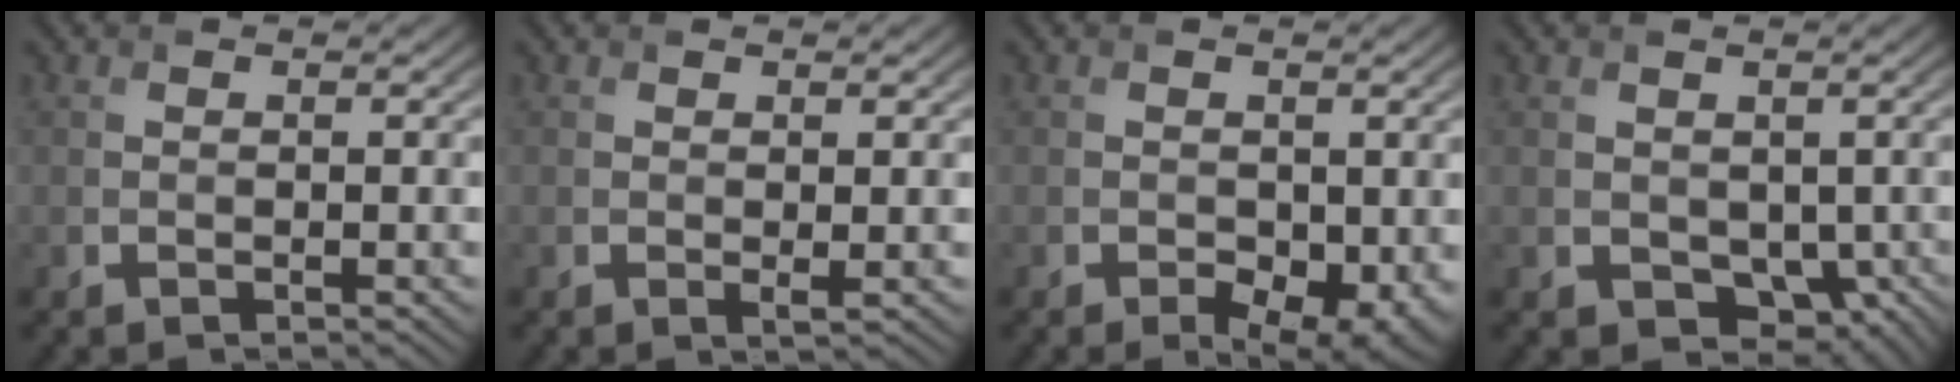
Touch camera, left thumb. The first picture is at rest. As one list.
[{"total": 0.8, "force": [0.3, 0.1, 0.7], "torque": [-0.011, -0.004, 0.002]}, {"total": 4.5, "force": [-1.7, 2.5, 3.4], "torque": [-0.045, -0.018, -0.019]}, {"total": 4.0, "force": [-0.4, 3.1, 2.5], "torque": [-0.050, -0.022, -0.002]}]